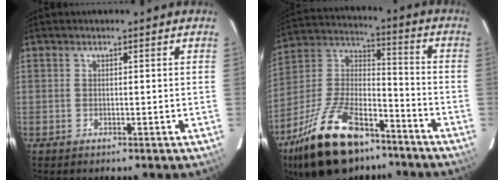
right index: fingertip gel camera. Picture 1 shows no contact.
{"total": 23.4, "force": [-15.4, 10.9, 13.9], "torque": [-0.282, 0.008, -0.256]}